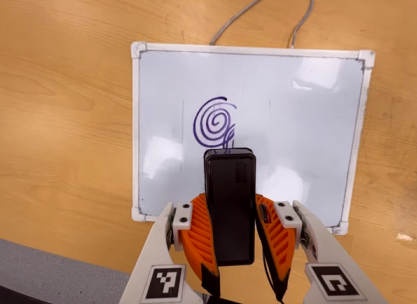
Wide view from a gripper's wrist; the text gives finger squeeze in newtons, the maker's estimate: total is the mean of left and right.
{"total": 6.7, "left": 5.9, "right": 7.6}